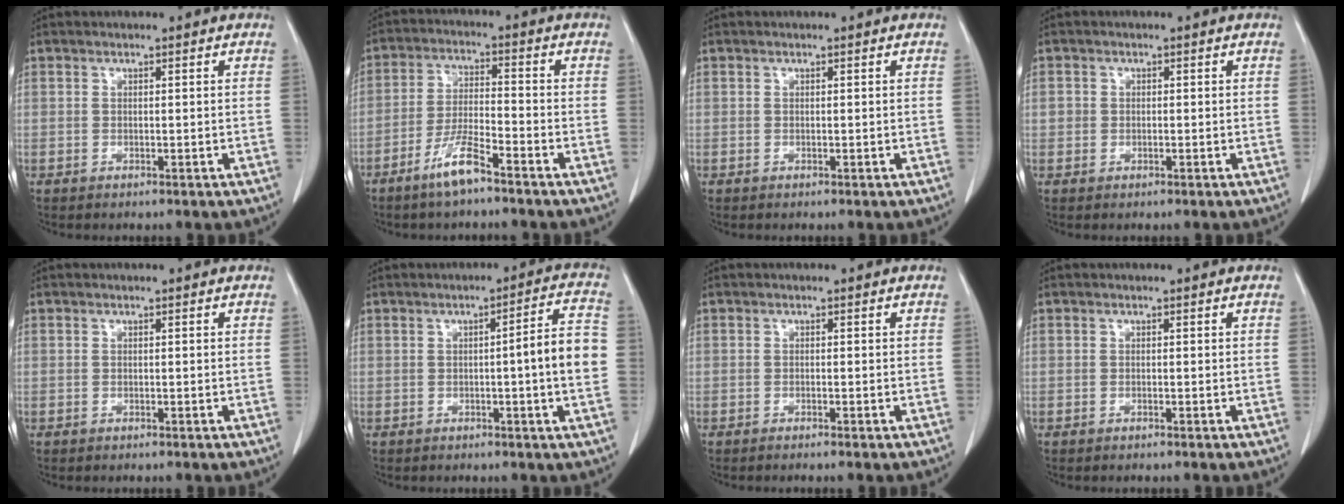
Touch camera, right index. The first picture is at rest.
{"total": 6.8, "force": [-4.8, 0.6, 4.8], "torque": [-0.101, -0.009, -0.095]}
{"total": 0.0}
{"total": 1.3, "force": [0.0, 1.2, 0.4], "torque": [-0.005, 0.007, 0.001]}
{"total": 0.0}
{"total": 7.2, "force": [-0.7, -0.2, 7.2], "torque": [-0.096, 0.010, -0.012]}
{"total": 0.9, "force": [-0.7, -0.3, 0.5], "torque": [-0.007, 0.003, -0.012]}
{"total": 0.0}